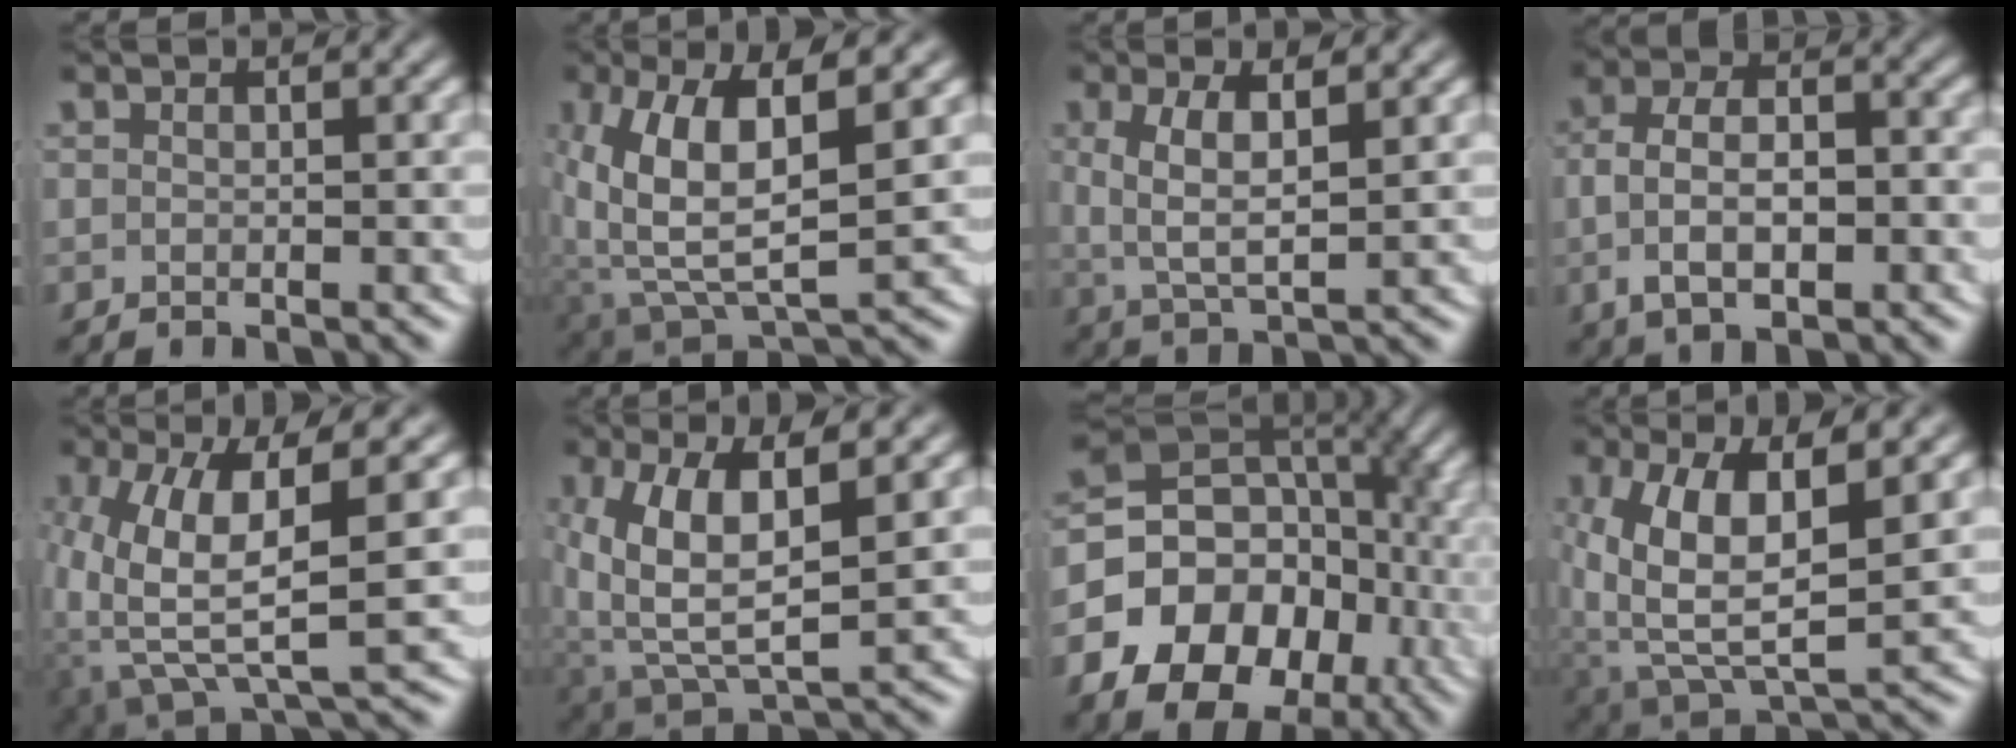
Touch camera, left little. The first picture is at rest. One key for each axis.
{"total": 10.1, "fx": 0.1, "fy": 6.0, "fz": 8.1, "tx": -0.169, "ty": -0.029, "tz": 0.023}
{"total": 4.1, "fx": 0.6, "fy": 1.8, "fz": 3.6, "tx": -0.083, "ty": -0.013, "tz": 0.024}
{"total": 5.8, "fx": -1.2, "fy": 3.3, "fz": 4.6, "tx": -0.079, "ty": -0.003, "tz": -0.018}
{"total": 9.9, "fx": -0.7, "fy": 5.2, "fz": 8.4, "tx": -0.165, "ty": -0.028, "tz": 0.009}
{"total": 9.0, "fx": 0.2, "fy": 5.5, "fz": 7.2, "tx": -0.153, "ty": -0.029, "tz": 0.024}
{"total": 18.9, "fx": -3.7, "fy": 15.2, "fz": 10.6, "tx": -0.213, "ty": -0.052, "tz": -0.052}
{"total": 10.0, "fx": -0.4, "fy": 6.0, "fz": 8.0, "tx": -0.164, "ty": -0.036, "tz": 0.018}